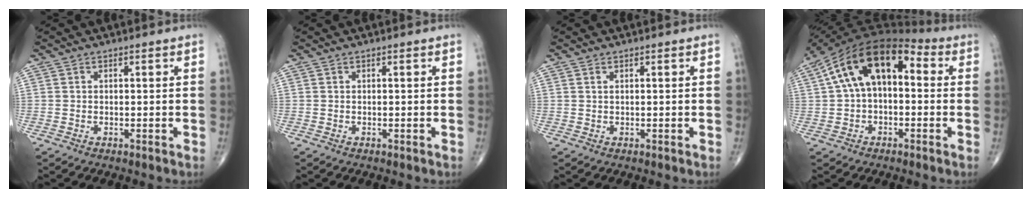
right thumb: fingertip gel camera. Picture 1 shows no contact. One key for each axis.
{"total": 0.0}
{"total": 0.0}
{"total": 15.0, "fx": 2.2, "fy": 8.7, "fz": 12.1, "tx": -0.203, "ty": 0.046, "tz": 0.025}